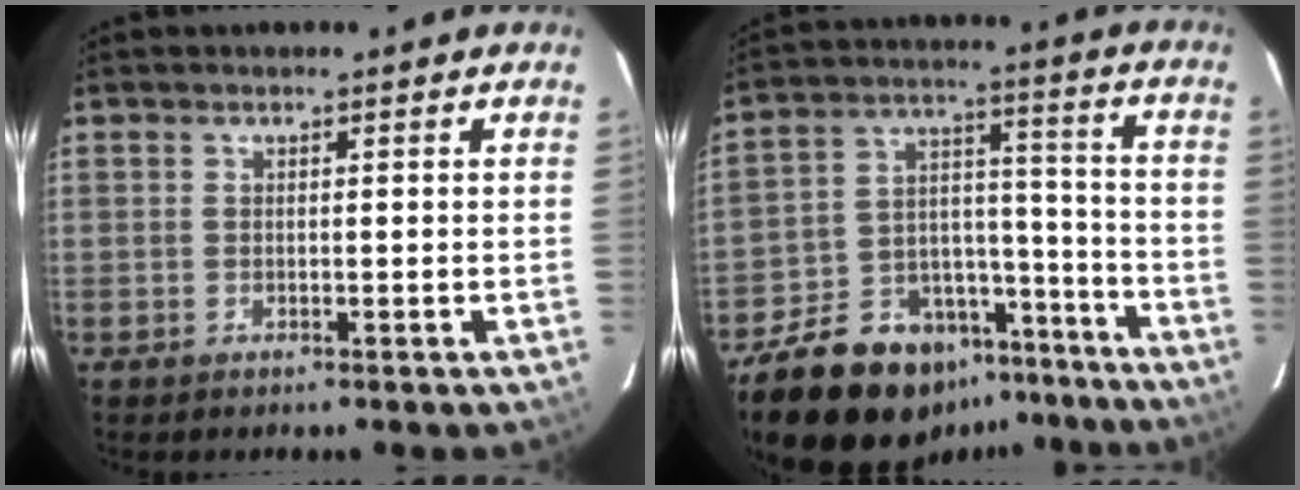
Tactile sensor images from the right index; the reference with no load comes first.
{"total": 21.9, "force": [-16.4, 11.1, 9.3], "torque": [-0.189, 0.048, -0.233]}